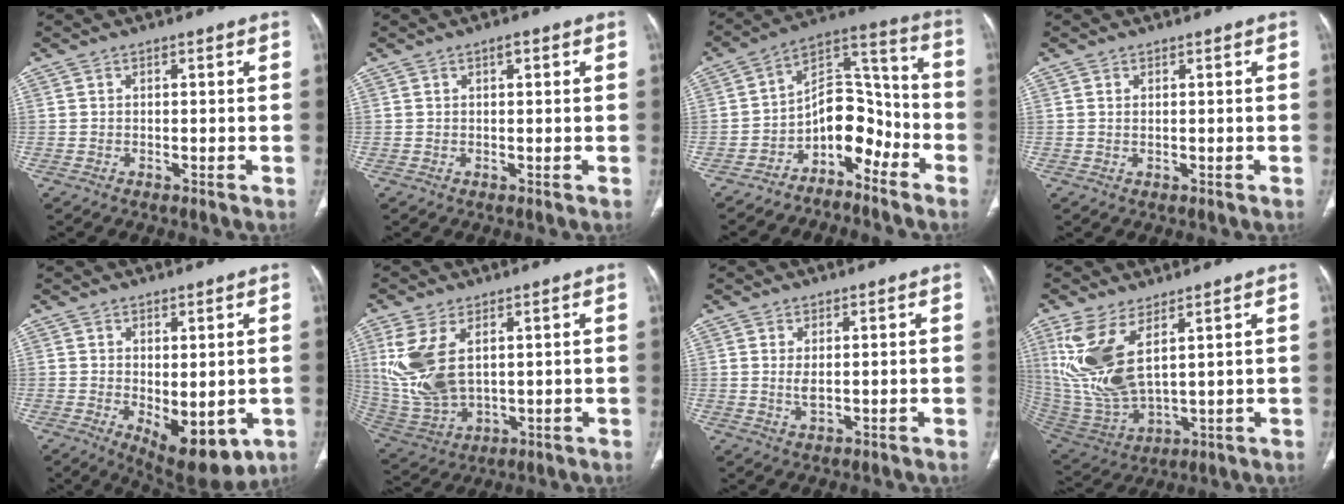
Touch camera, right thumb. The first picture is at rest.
{"total": 1.7, "force": [0.8, 0.6, 1.4], "torque": [-0.021, 0.000, 0.010]}
{"total": 10.9, "force": [-6.2, 6.8, 5.8], "torque": [-0.046, 0.101, -0.110]}
{"total": 0.6, "force": [0.3, 0.2, 0.4], "torque": [-0.011, -0.001, 0.006]}
{"total": 11.0, "force": [-2.6, 5.2, 9.3], "torque": [-0.104, -0.013, -0.016]}
{"total": 13.1, "force": [3.6, 7.3, 10.3], "torque": [-0.225, -0.013, 0.091]}
{"total": 2.3, "force": [0.5, 0.9, 2.0], "torque": [-0.041, -0.009, 0.015]}
{"total": 15.0, "force": [6.0, 6.3, 12.1], "torque": [-0.264, -0.032, 0.141]}